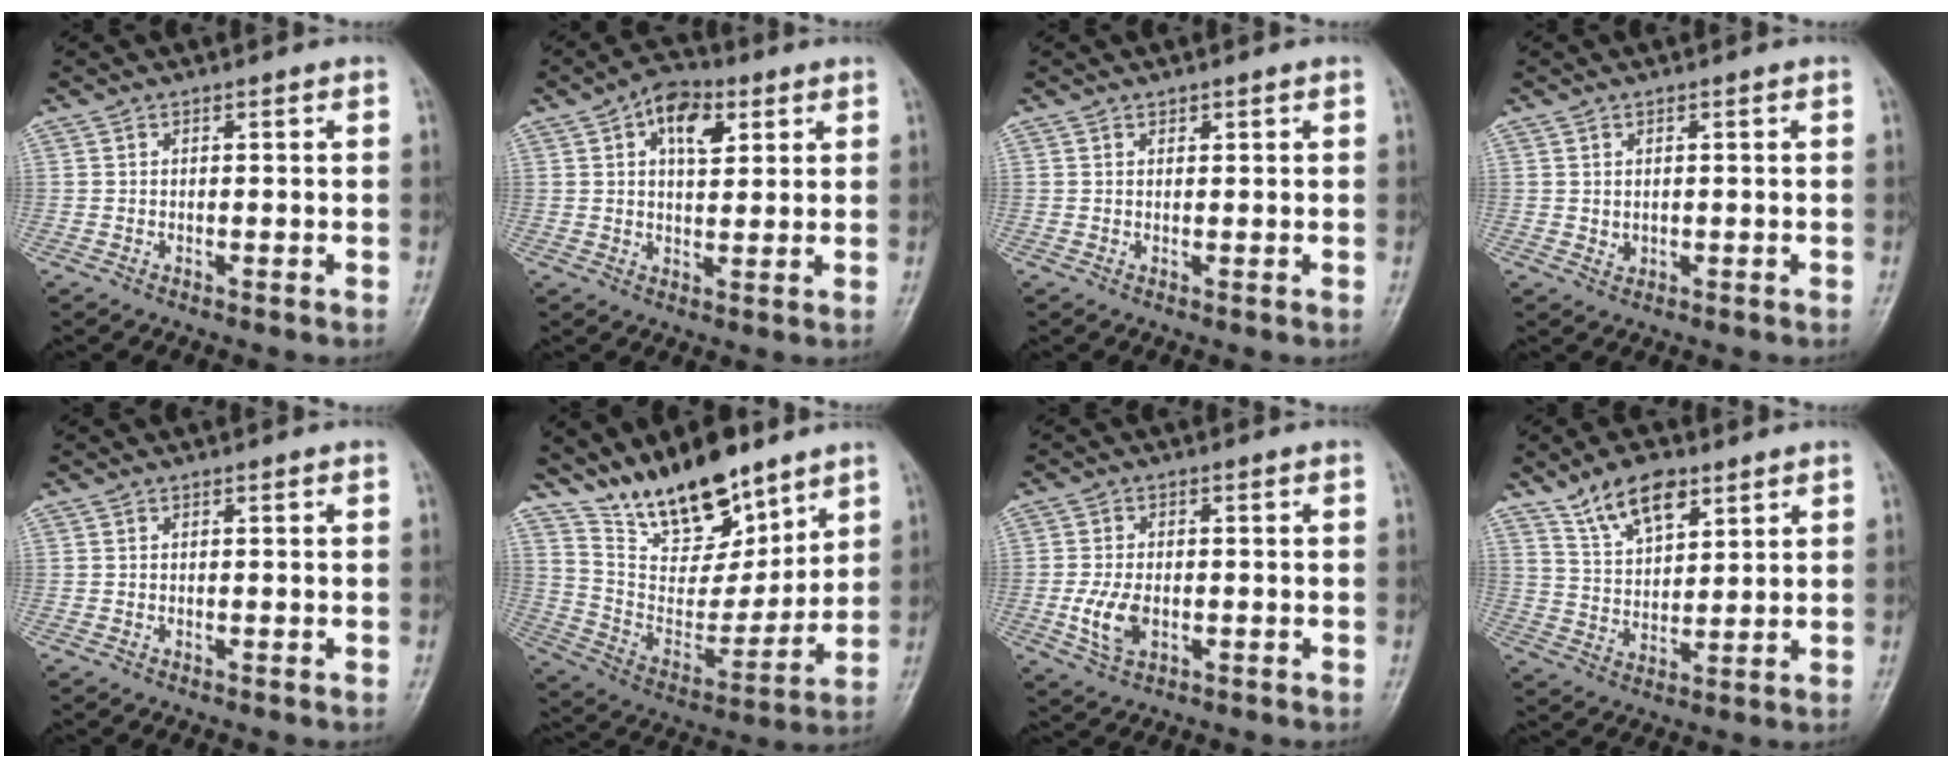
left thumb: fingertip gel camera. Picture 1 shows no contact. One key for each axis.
{"total": 8.3, "fx": 3.4, "fy": 4.8, "fz": 5.9, "tx": -0.067, "ty": -0.003, "tz": 0.047}
{"total": 0.6, "fx": 0.5, "fy": 0.3, "fz": 0.2, "tx": 0.002, "ty": -0.003, "tz": 0.007}
{"total": 1.2, "fx": 0.3, "fy": 1.0, "fz": 0.6, "tx": -0.007, "ty": -0.003, "tz": 0.009}
{"total": 0.0}
{"total": 18.2, "fx": 13.8, "fy": 7.7, "fz": 9.0, "tx": -0.098, "ty": -0.081, "tz": 0.251}
{"total": 5.9, "fx": -1.2, "fy": 3.6, "fz": 4.5, "tx": -0.092, "ty": -0.001, "tz": -0.020}
{"total": 9.6, "fx": 6.2, "fy": 4.5, "fz": 5.7, "tx": -0.079, "ty": -0.032, "tz": 0.119}